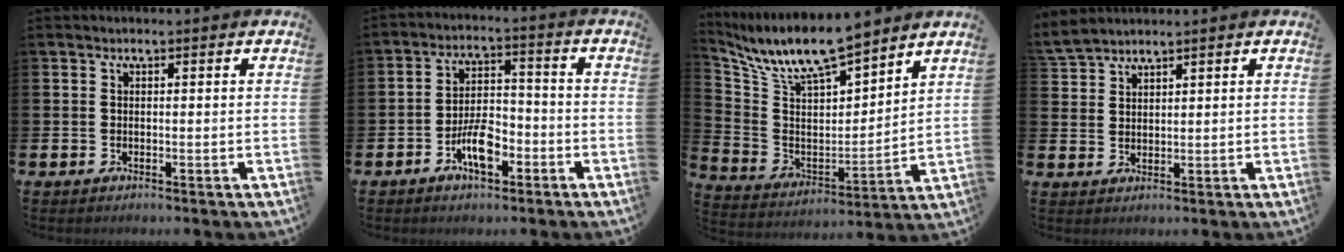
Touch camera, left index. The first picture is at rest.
{"total": 5.9, "force": [-3.0, 2.6, 4.4], "torque": [-0.088, 0.011, -0.057]}
{"total": 10.0, "force": [9.1, 2.1, 3.4], "torque": [-0.102, -0.060, 0.159]}
{"total": 3.2, "force": [3.2, 0.3, 0.1], "torque": [-0.006, -0.011, 0.060]}